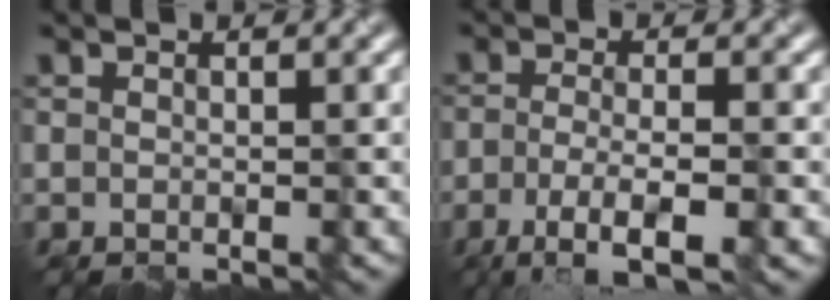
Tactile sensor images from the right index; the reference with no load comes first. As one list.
[{"total": 5.7, "force": [-2.6, 1.9, 4.8], "torque": [-0.098, -0.005, -0.049]}]